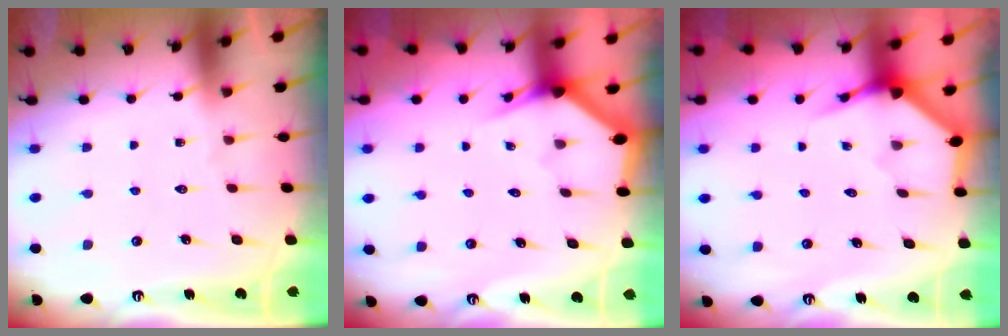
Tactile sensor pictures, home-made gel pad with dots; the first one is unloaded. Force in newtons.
{"total": 2.9, "press": 2.9, "slide": 0.1}
{"total": 3.7, "press": 3.7, "slide": 0.2}